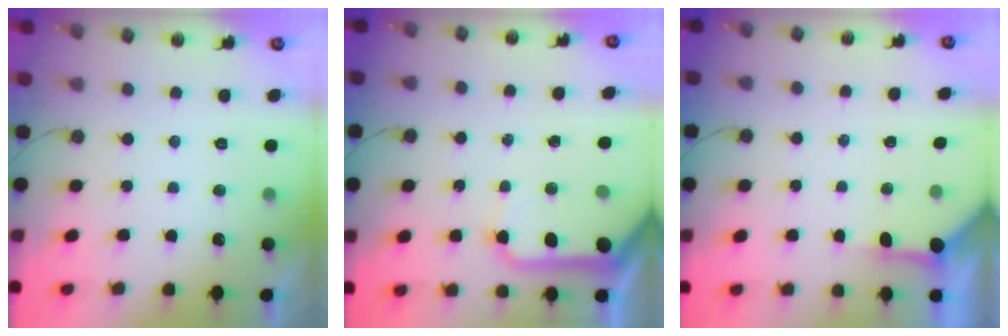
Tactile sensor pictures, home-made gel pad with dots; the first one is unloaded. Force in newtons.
{"total": 13.6, "press": 13.5, "slide": 1.9}
{"total": 3.8, "press": 3.8, "slide": 0.5}